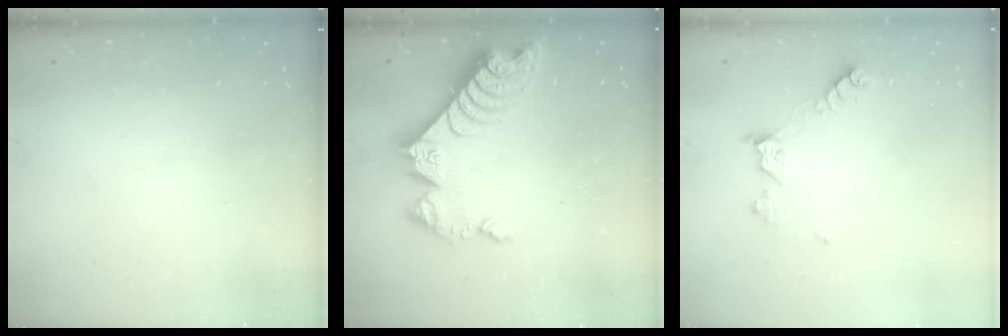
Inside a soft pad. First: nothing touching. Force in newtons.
{"total": 9.9, "press": 9.9, "slide": 0.8}
{"total": 8.8, "press": 8.8, "slide": 0.4}